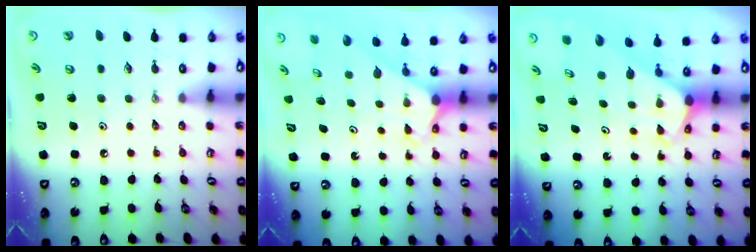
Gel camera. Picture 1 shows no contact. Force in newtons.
{"total": 2.3, "press": 2.3, "slide": 0.2}
{"total": 2.1, "press": 2.1, "slide": 0.1}